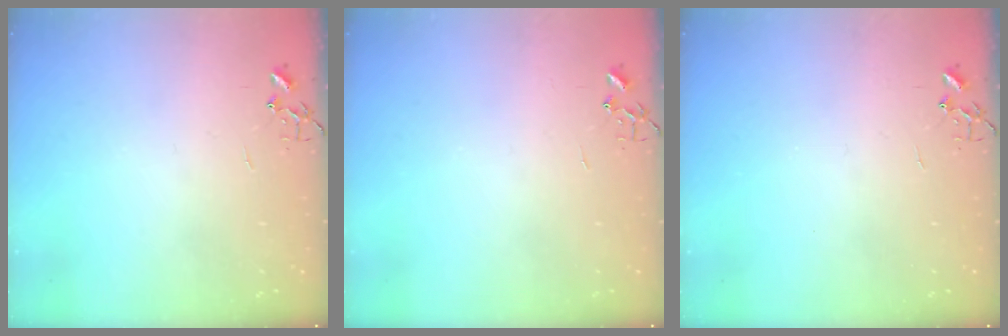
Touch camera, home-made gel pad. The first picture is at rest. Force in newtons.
{"total": 0.0}
{"total": 0.0}